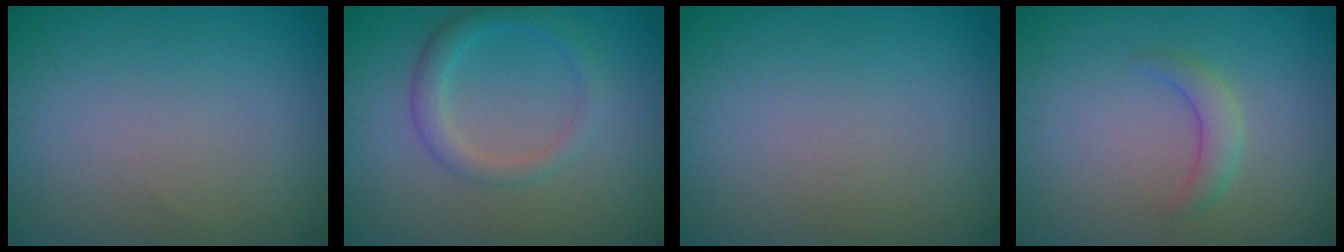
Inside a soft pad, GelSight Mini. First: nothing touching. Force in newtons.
{"total": 2.3, "press": 2.3, "slide": 0.0}
{"total": 0.0}
{"total": 1.9, "press": 1.9, "slide": 0.1}